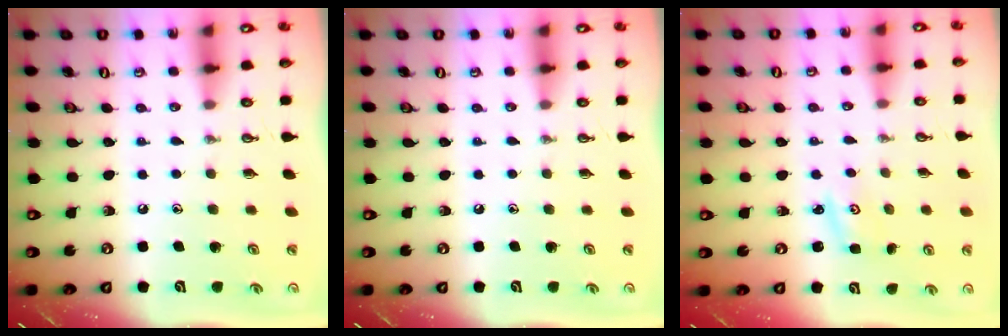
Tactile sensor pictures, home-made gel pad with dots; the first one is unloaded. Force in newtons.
{"total": 0.0}
{"total": 2.1, "press": 2.1, "slide": 0.3}